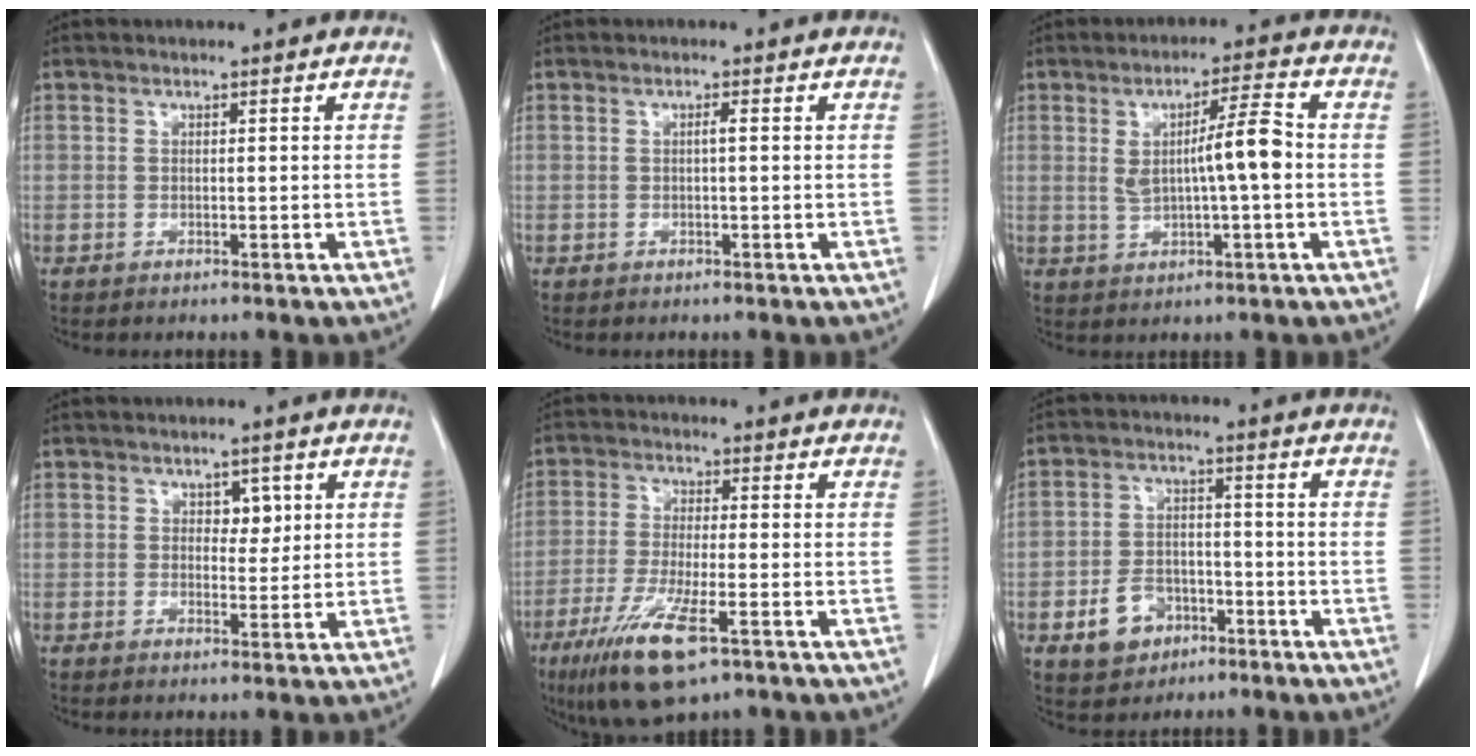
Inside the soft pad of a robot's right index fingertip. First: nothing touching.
{"total": 0.7, "force": [0.0, -0.1, 0.7], "torque": [-0.012, 0.001, 0.000]}
{"total": 7.4, "force": [0.3, 0.6, 7.4], "torque": [-0.124, 0.009, 0.007]}
{"total": 2.7, "force": [1.0, 1.7, 1.8], "torque": [-0.016, 0.001, 0.015]}
{"total": 10.7, "force": [-5.9, 1.8, 8.8], "torque": [-0.174, -0.029, -0.101]}
{"total": 6.7, "force": [-3.2, 5.0, 3.1], "torque": [-0.064, 0.012, -0.047]}